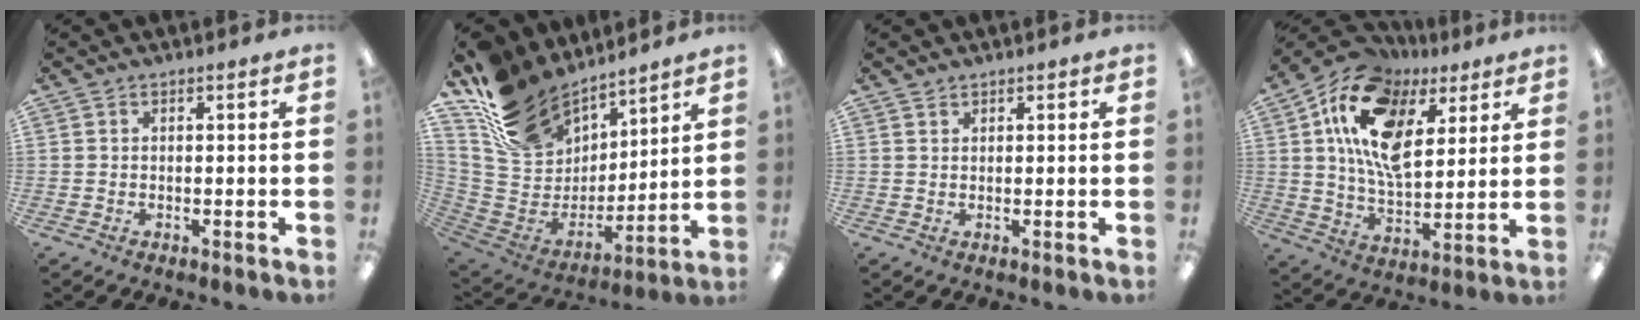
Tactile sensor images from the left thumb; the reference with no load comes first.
{"total": 20.7, "force": [15.2, 11.8, 7.6], "torque": [-0.167, -0.091, 0.293]}
{"total": 1.0, "force": [0.8, 0.5, 0.1], "torque": [-0.002, 0.000, 0.016]}
{"total": 17.3, "force": [8.4, 9.9, 11.4], "torque": [-0.219, -0.029, 0.151]}